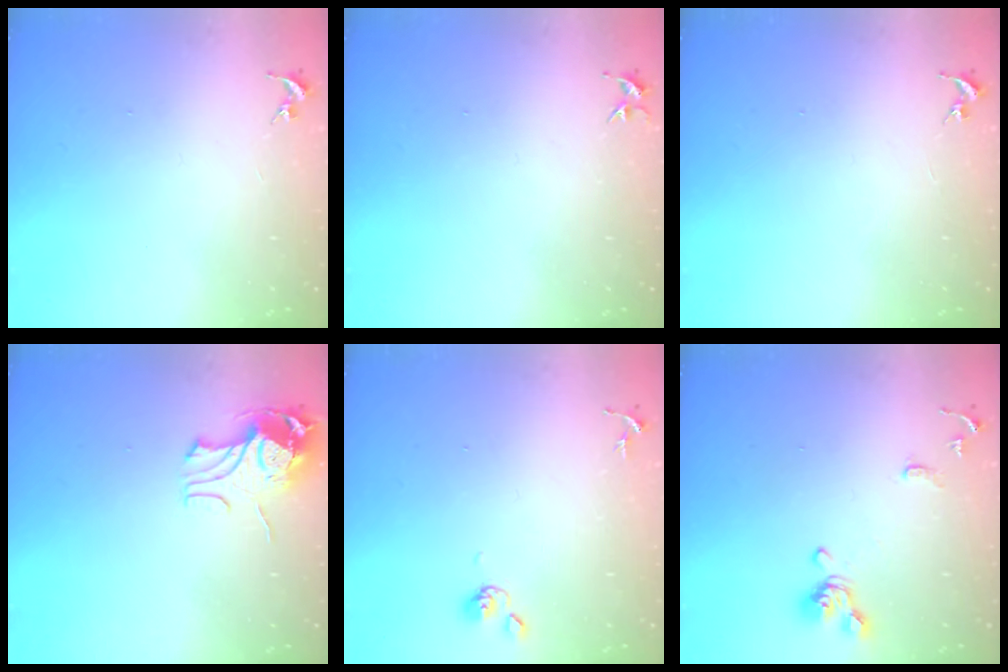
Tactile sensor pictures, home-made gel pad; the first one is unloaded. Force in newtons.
{"total": 3.7, "press": 3.7, "slide": 0.4}
{"total": 0.0}
{"total": 10.8, "press": 10.8, "slide": 1.2}
{"total": 4.4, "press": 4.3, "slide": 0.8}
{"total": 11.3, "press": 11.2, "slide": 1.3}